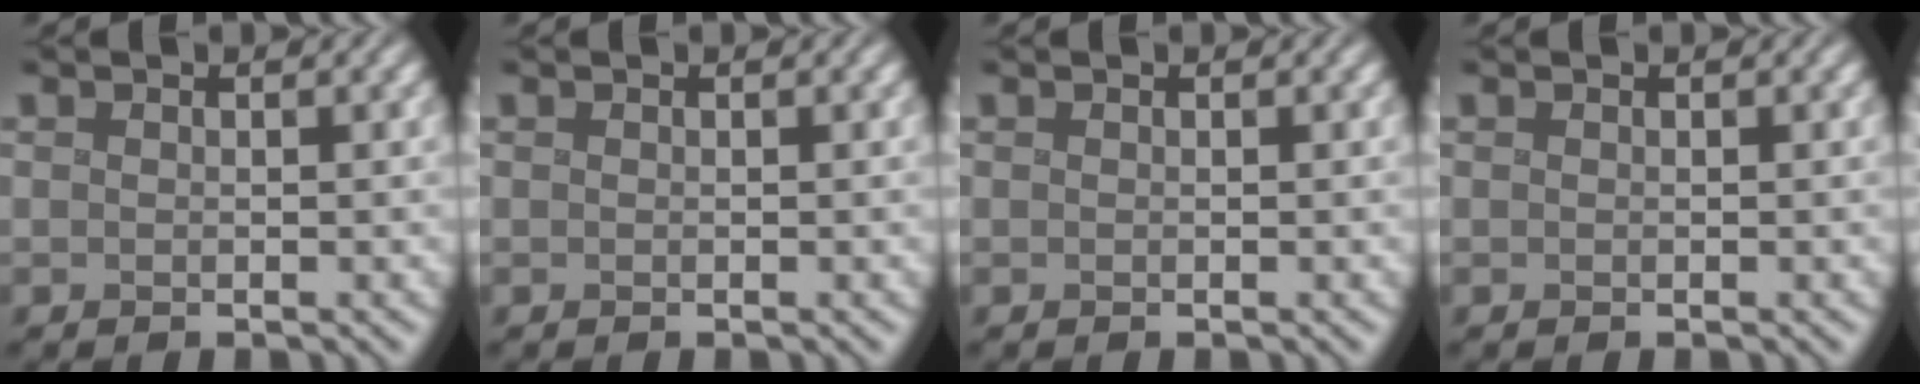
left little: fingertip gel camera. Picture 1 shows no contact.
{"total": 0.0}
{"total": 0.0}
{"total": 0.0}